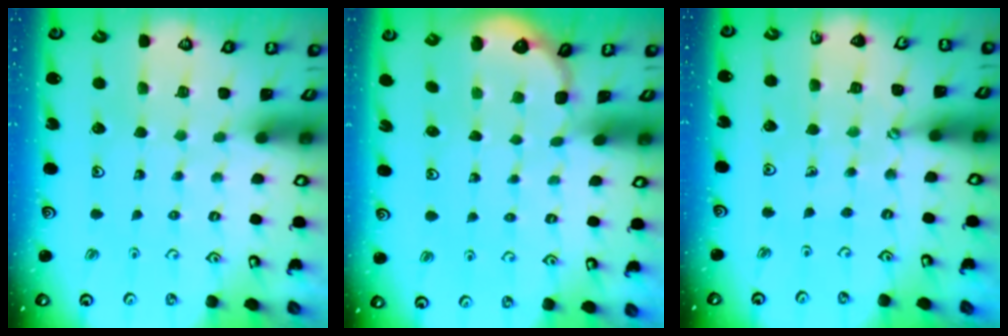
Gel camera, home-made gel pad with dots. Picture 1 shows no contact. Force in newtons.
{"total": 1.8, "press": 1.0, "slide": 1.4}
{"total": 1.4, "press": 1.3, "slide": 0.3}